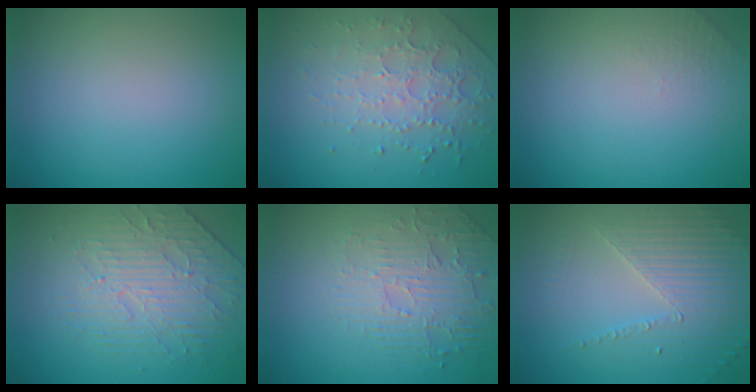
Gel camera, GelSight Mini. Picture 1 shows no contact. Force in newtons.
{"total": 4.5, "press": 3.1, "slide": 3.2}
{"total": 1.0, "press": 0.9, "slide": 0.3}
{"total": 3.9, "press": 3.6, "slide": 1.6}
{"total": 2.6, "press": 2.1, "slide": 1.5}
{"total": 3.6, "press": 3.3, "slide": 1.5}